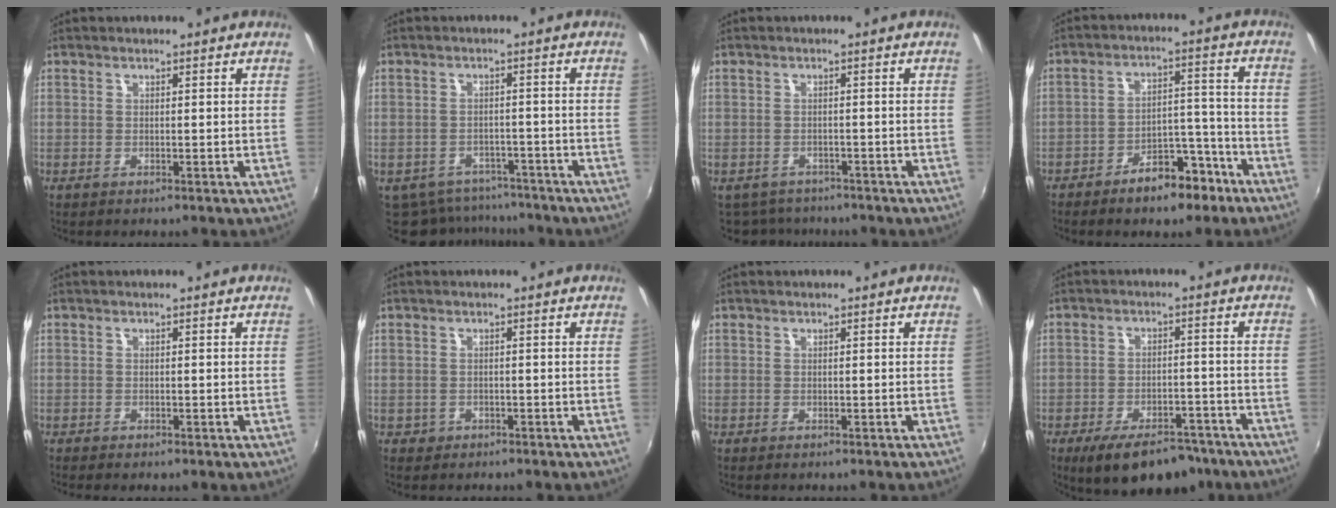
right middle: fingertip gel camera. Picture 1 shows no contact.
{"total": 10.6, "force": [-8.7, 5.4, 2.5], "torque": [-0.067, -0.004, -0.119]}
{"total": 6.1, "force": [-5.2, 2.9, 1.2], "torque": [-0.041, -0.014, -0.079]}
{"total": 9.6, "force": [-7.0, 4.4, 5.0], "torque": [-0.079, 0.029, -0.093]}
{"total": 0.8, "force": [-0.5, 0.4, 0.5], "torque": [-0.011, -0.005, -0.010]}
{"total": 1.5, "force": [-0.7, 1.3, 0.3], "torque": [-0.009, -0.002, -0.008]}
{"total": 0.0}
{"total": 12.6, "force": [-9.0, 5.8, 6.6], "torque": [-0.126, -0.001, -0.126]}